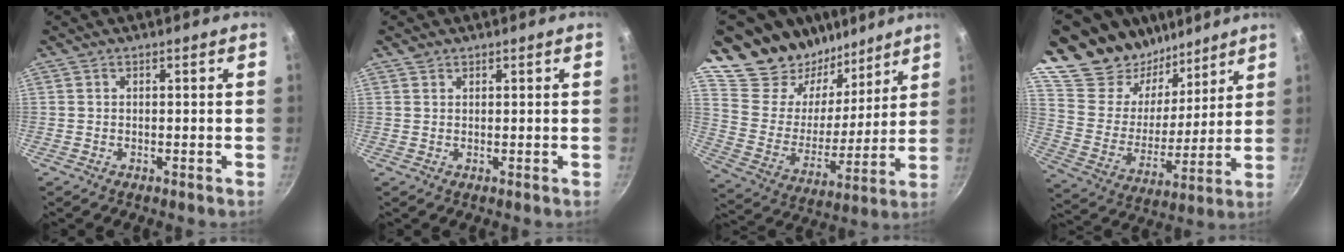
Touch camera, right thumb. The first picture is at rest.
{"total": 1.1, "force": [0.9, 0.7, 0.2], "torque": [0.002, -0.002, 0.015]}
{"total": 21.2, "force": [16.6, 11.5, 6.5], "torque": [-0.090, -0.111, 0.292]}
{"total": 25.4, "force": [18.6, 13.8, 10.3], "torque": [-0.162, -0.088, 0.339]}